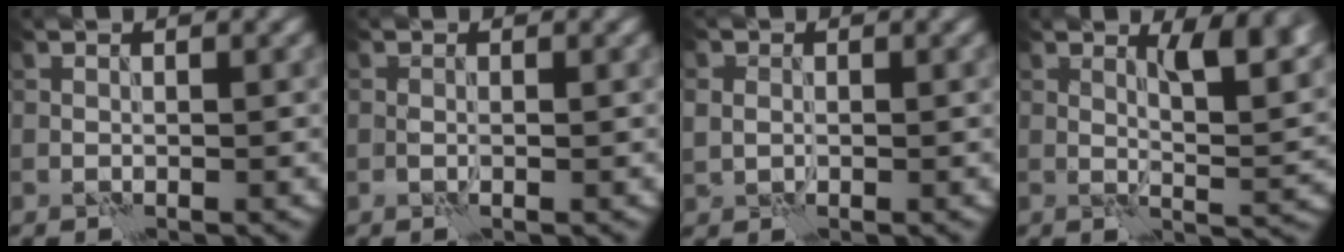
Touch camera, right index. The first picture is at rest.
{"total": 0.8, "force": [0.0, 0.4, 0.6], "torque": [-0.014, -0.002, -0.001]}
{"total": 2.1, "force": [0.1, 1.7, 1.1], "torque": [-0.028, 0.000, 0.005]}
{"total": 5.4, "force": [2.4, 1.7, 4.6], "torque": [-0.067, -0.005, 0.039]}